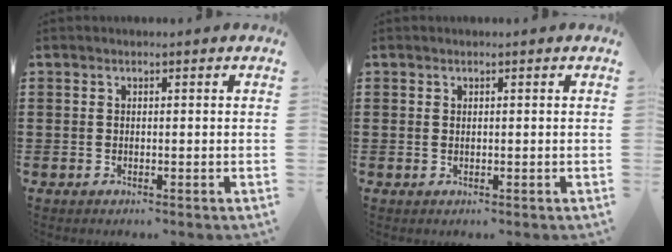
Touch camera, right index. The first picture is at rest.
{"total": 0.5, "force": [0.3, 0.3, 0.3], "torque": [-0.007, 0.001, 0.006]}